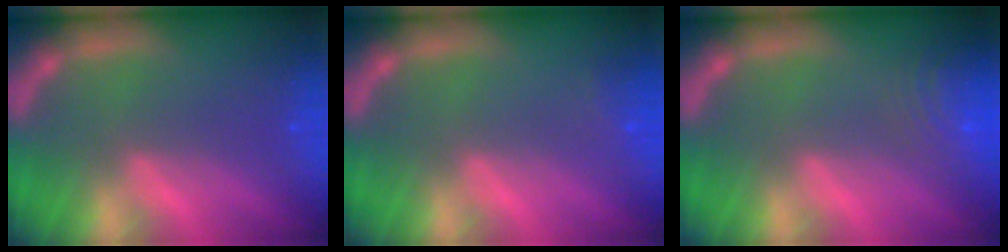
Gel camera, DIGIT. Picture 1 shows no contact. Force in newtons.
{"total": 1.4}
{"total": 7.5}